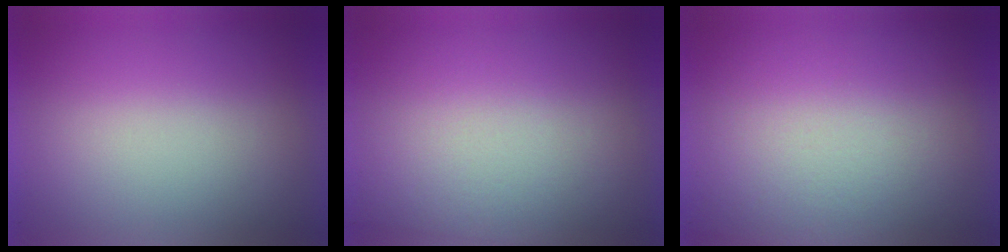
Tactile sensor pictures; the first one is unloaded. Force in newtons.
{"total": 2.9}
{"total": 4.5}